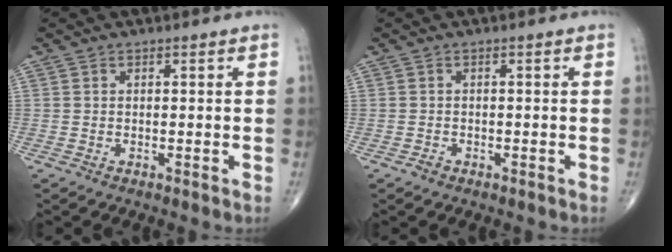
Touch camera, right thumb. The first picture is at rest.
{"total": 0.9, "force": [-0.6, 0.6, 0.2], "torque": [-0.002, 0.003, -0.014]}